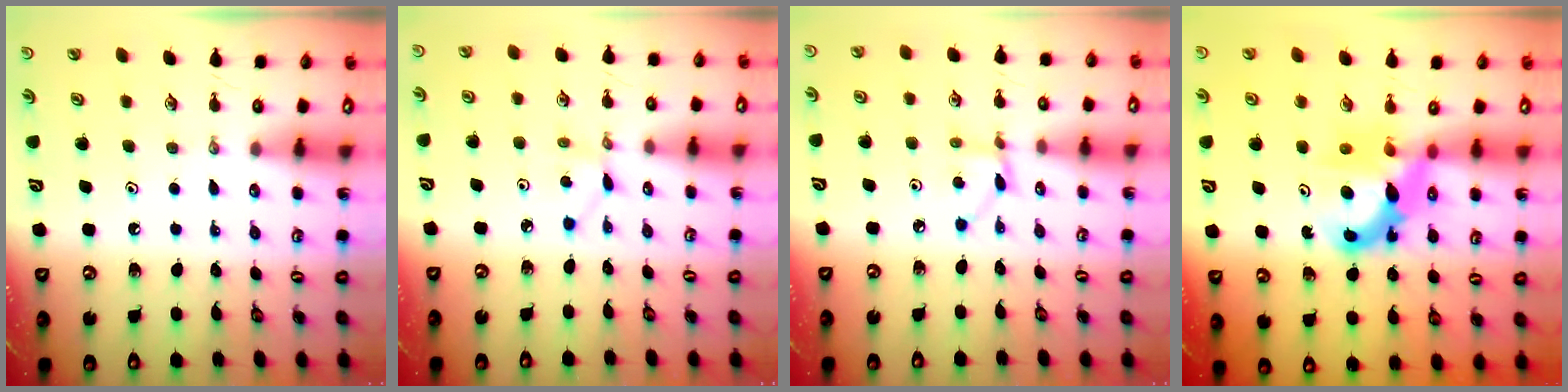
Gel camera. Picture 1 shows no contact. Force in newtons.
{"total": 1.6, "press": 1.6, "slide": 0.2}
{"total": 2.8, "press": 2.8, "slide": 0.4}
{"total": 8.5, "press": 8.5, "slide": 0.6}